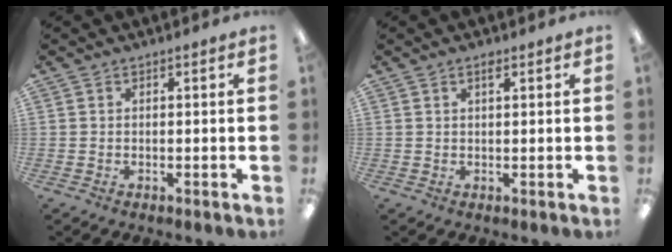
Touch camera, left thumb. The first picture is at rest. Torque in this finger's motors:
{"motor_torque": [-0.33, -0.26, -0.24, -0.08, -0.09]}